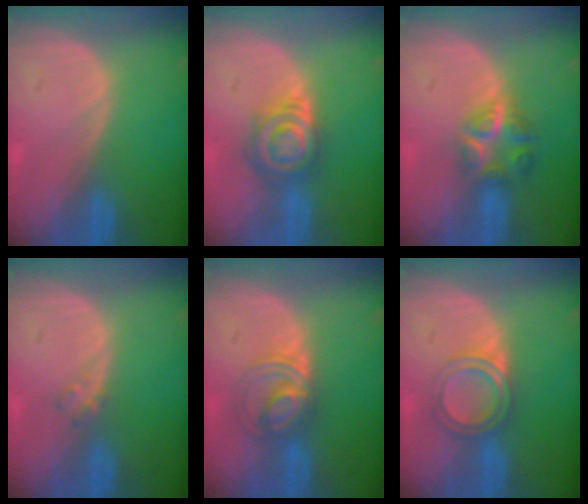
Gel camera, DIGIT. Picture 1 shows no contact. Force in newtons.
{"total": 6.9, "press": 6.5, "slide": 2.5}
{"total": 6.1, "press": 5.5, "slide": 2.7}
{"total": 1.2, "press": 1.2, "slide": 0.2}
{"total": 5.5, "press": 5.5, "slide": 0.6}
{"total": 4.7, "press": 4.5, "slide": 1.3}